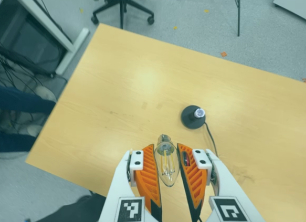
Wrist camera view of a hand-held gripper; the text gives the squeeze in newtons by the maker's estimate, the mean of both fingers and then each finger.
{"total": 13.1, "left": 13.2, "right": 13.0}